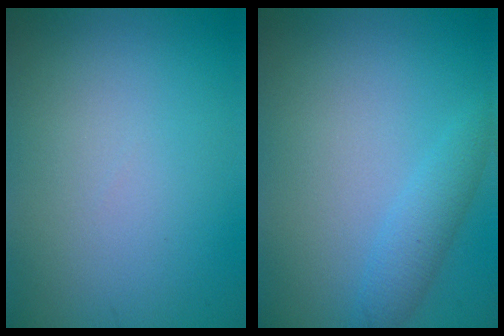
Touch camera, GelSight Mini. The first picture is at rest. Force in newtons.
{"total": 2.3, "press": 2.3, "slide": 0.1}